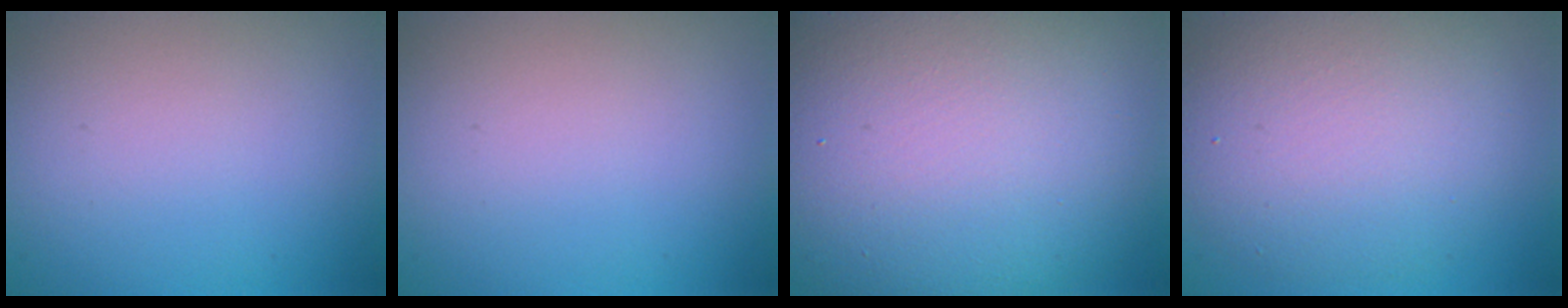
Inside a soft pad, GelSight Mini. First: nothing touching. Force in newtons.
{"total": 0.0}
{"total": 16.3, "press": 16.2, "slide": 1.4}
{"total": 7.7, "press": 7.6, "slide": 0.6}